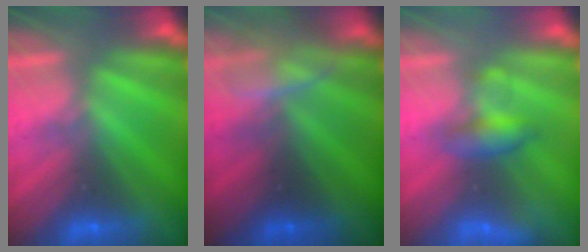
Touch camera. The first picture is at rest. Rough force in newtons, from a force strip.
{"total": 2.4}
{"total": 2.0}